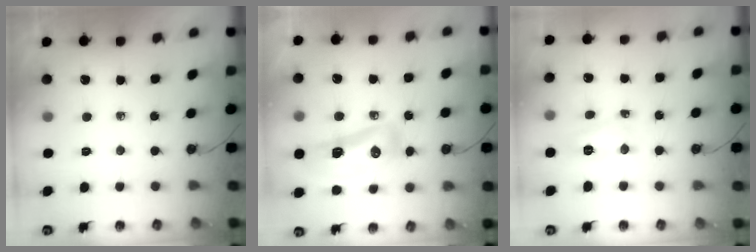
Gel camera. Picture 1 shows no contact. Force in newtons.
{"total": 14.8, "press": 14.7, "slide": 1.7}
{"total": 6.7, "press": 6.7, "slide": 0.4}